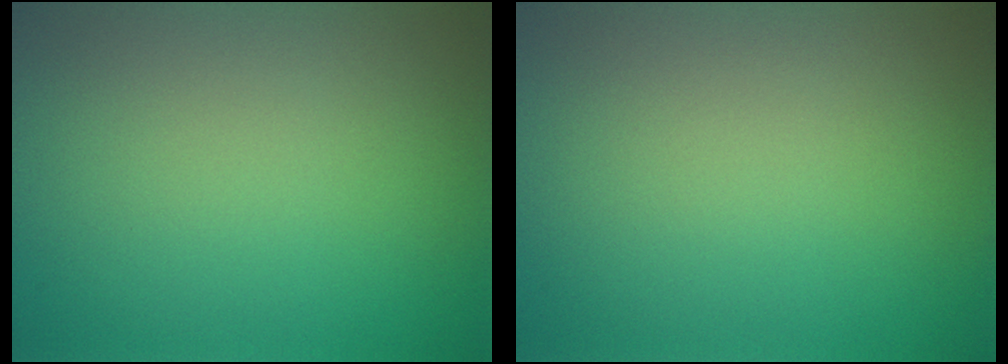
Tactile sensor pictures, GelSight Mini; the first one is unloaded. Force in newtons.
{"total": 0.0}